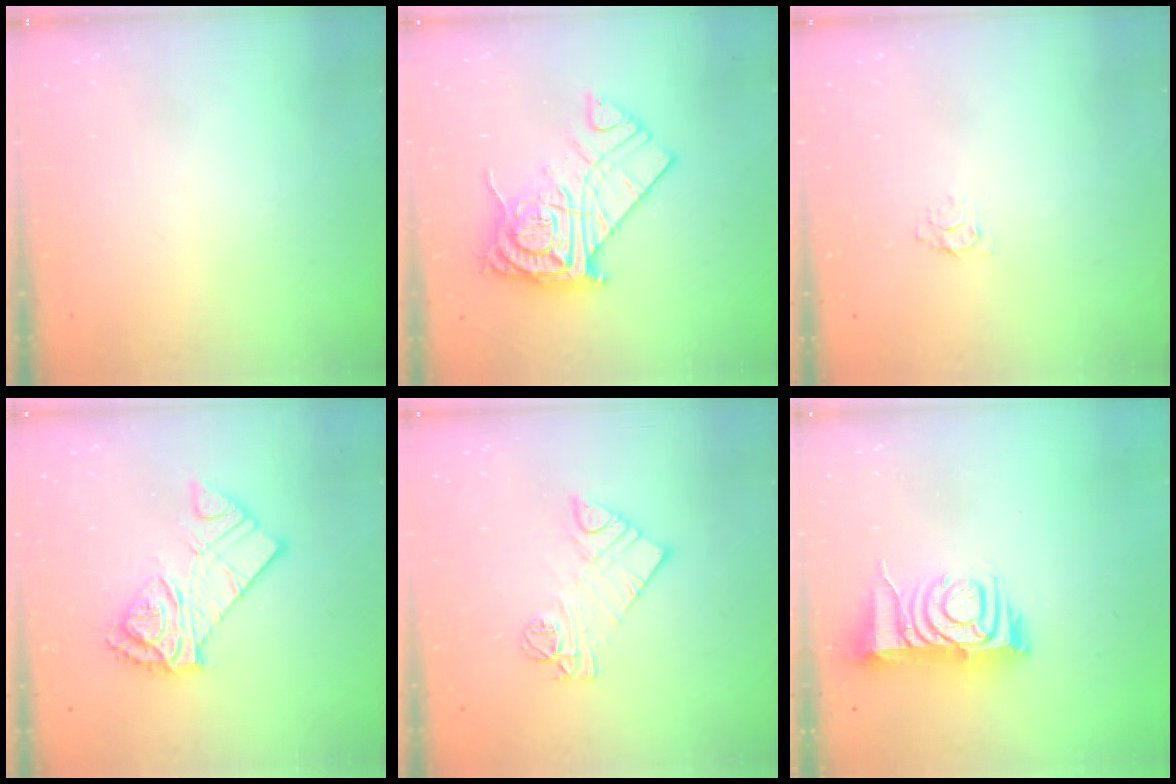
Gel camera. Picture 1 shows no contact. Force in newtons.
{"total": 15.8, "press": 15.8, "slide": 1.4}
{"total": 3.6, "press": 3.5, "slide": 0.4}
{"total": 12.9, "press": 12.9, "slide": 0.7}
{"total": 10.1, "press": 10.0, "slide": 0.7}
{"total": 9.4, "press": 9.3, "slide": 1.2}